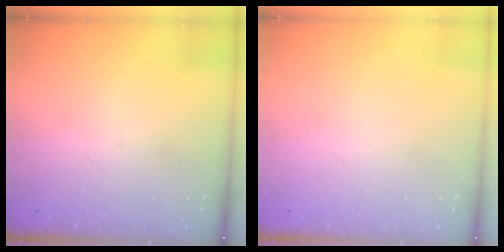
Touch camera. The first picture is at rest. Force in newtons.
{"total": 0.0}